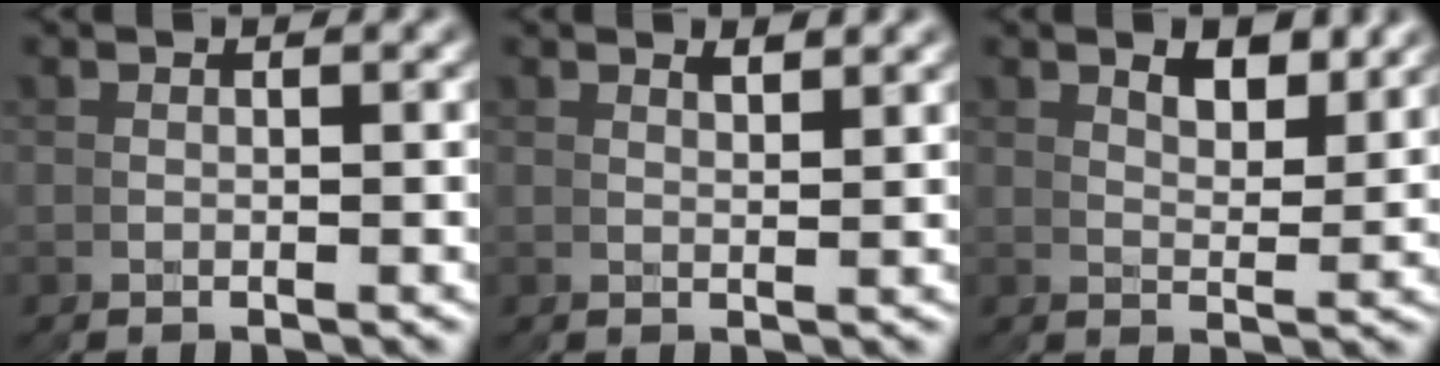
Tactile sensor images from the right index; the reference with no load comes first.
{"total": 1.7, "force": [1.5, -0.6, 0.2], "torque": [0.000, 0.002, 0.027]}
{"total": 2.9, "force": [2.6, 0.2, 1.2], "torque": [-0.012, -0.006, 0.045]}